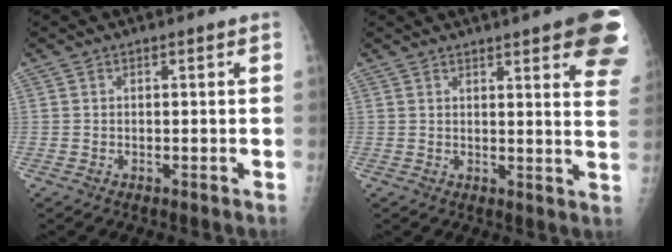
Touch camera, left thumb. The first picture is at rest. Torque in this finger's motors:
{"motor_torque": [1.54, 1.25, 1.09, -0.76, 0.04]}